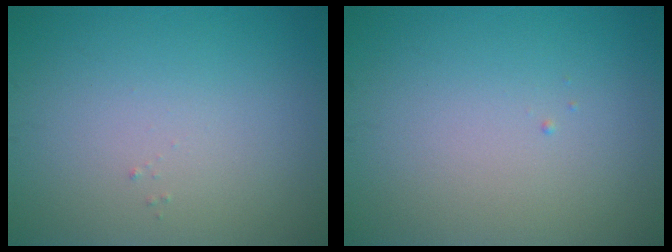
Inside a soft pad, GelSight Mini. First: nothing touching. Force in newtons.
{"total": 0.0}